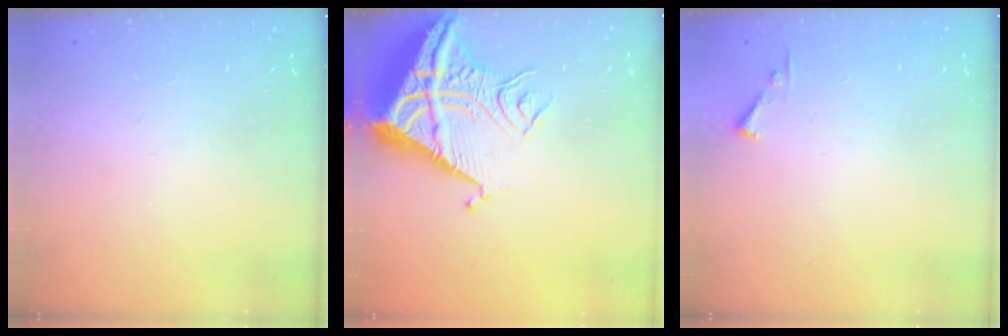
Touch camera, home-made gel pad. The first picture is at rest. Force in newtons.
{"total": 11.5, "press": 11.5, "slide": 1.2}
{"total": 3.6, "press": 3.6, "slide": 0.4}